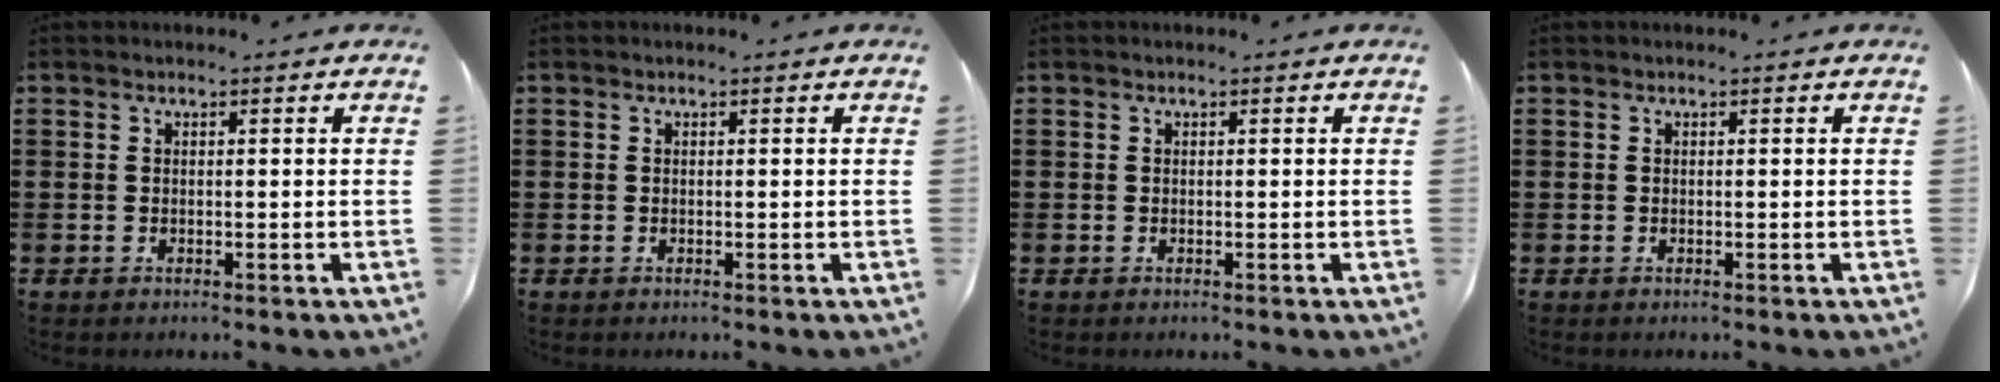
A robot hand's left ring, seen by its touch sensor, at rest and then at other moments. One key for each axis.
{"total": 0.0}
{"total": 0.0}
{"total": 0.0}